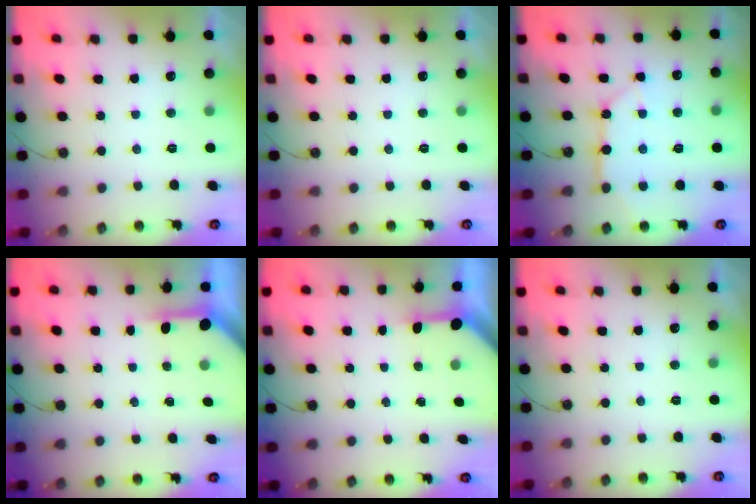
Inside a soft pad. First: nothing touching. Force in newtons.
{"total": 0.0}
{"total": 11.4, "press": 11.3, "slide": 1.1}
{"total": 3.8, "press": 3.8, "slide": 0.4}
{"total": 3.4, "press": 3.3, "slide": 0.3}
{"total": 0.0}